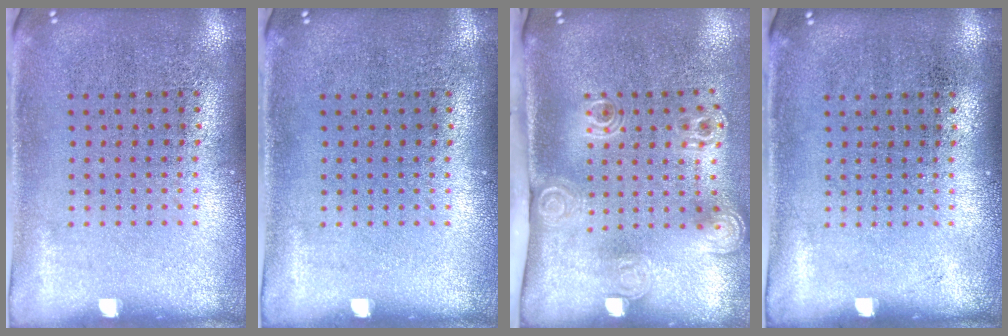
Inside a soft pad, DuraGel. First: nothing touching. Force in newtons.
{"total": 0.0}
{"total": 2.2, "press": 1.6, "slide": 1.6}
{"total": 0.0}